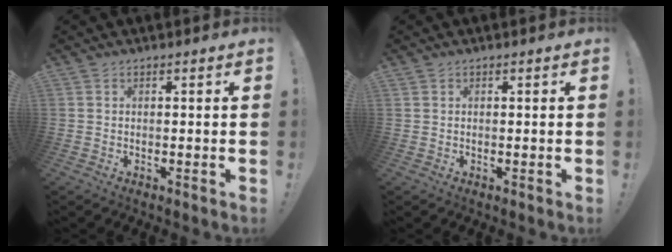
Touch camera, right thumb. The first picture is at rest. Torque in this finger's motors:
{"motor_torque": [-0.33, -0.36, 0.00, 0.39, 0.10]}